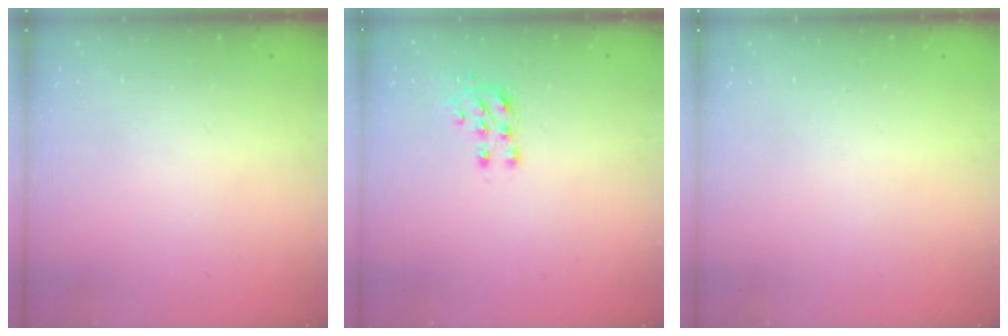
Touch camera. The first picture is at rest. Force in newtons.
{"total": 7.1, "press": 7.1, "slide": 0.8}
{"total": 0.0}